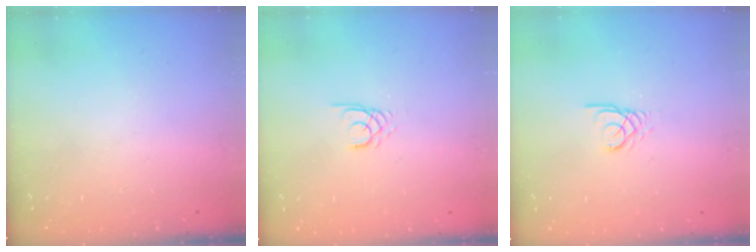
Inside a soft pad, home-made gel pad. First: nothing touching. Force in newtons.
{"total": 2.2, "press": 2.2, "slide": 0.2}
{"total": 2.4, "press": 2.4, "slide": 0.3}